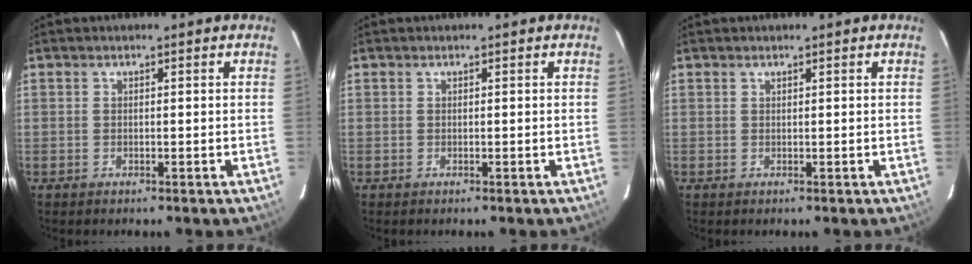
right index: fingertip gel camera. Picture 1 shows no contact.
{"total": 0.0}
{"total": 0.0}